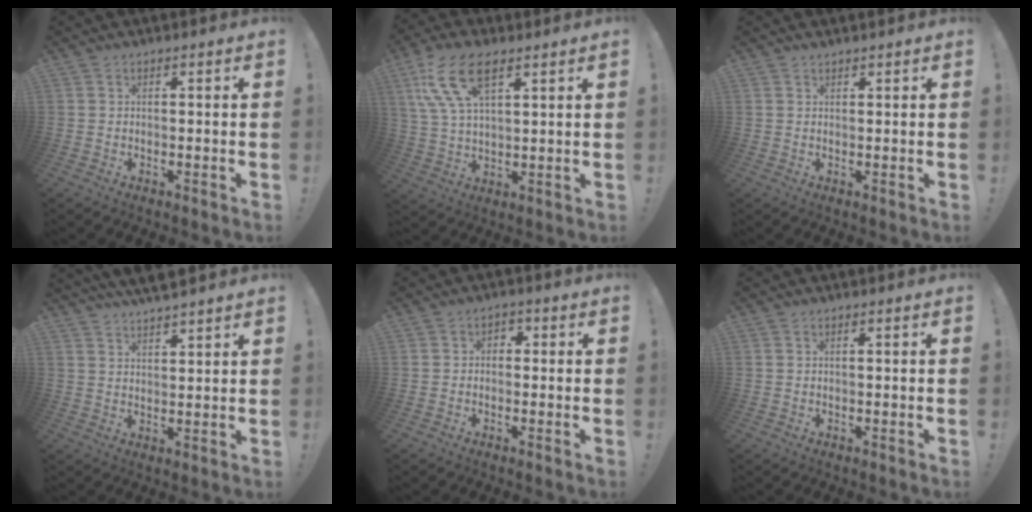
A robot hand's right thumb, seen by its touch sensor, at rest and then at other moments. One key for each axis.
{"total": 13.8, "fx": 6.9, "fy": 5.9, "fz": 10.3, "tx": -0.208, "ty": -0.015, "tz": 0.128}
{"total": 0.8, "fx": 0.8, "fy": 0.0, "fz": 0.1, "tx": -0.001, "ty": -0.001, "tz": 0.015}
{"total": 5.3, "fx": 4.8, "fy": 0.7, "fz": 2.1, "tx": -0.042, "ty": -0.027, "tz": 0.088}
{"total": 2.2, "fx": -1.3, "fy": 1.5, "fz": 0.8, "tx": -0.012, "ty": 0.009, "tz": -0.024}
{"total": 0.5, "fx": 0.1, "fy": -0.2, "fz": 0.5, "tx": -0.009, "ty": 0.000, "tz": 0.001}